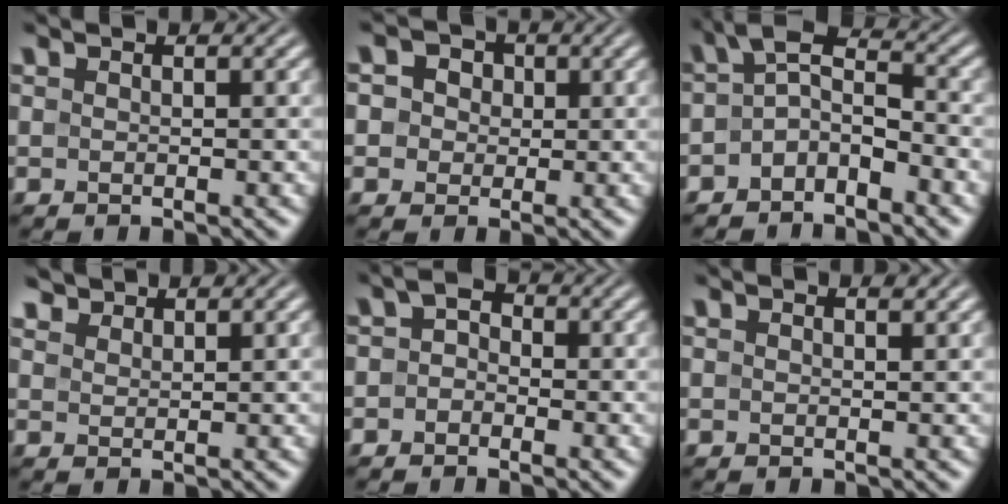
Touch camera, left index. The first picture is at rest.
{"total": 5.2, "force": [2.0, 4.3, 2.3], "torque": [-0.025, 0.029, 0.002]}
{"total": 3.9, "force": [-1.7, 2.0, 2.9], "torque": [-0.049, 0.008, -0.038]}
{"total": 2.2, "force": [2.1, 0.7, 0.2], "torque": [-0.010, 0.001, 0.045]}
{"total": 1.9, "force": [-0.6, 1.5, 1.0], "torque": [-0.015, 0.008, -0.020]}
{"total": 0.5, "force": [0.4, 0.0, 0.4], "torque": [-0.006, 0.000, 0.005]}